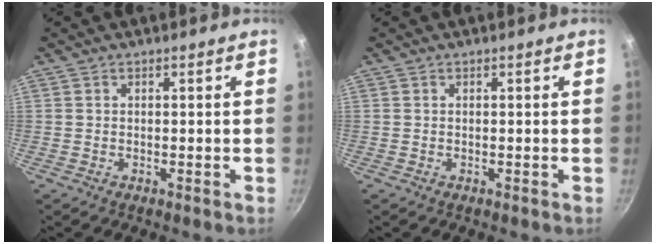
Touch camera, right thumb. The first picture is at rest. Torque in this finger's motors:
{"motor_torque": [-0.01, 0.00, 0.18, 0.12, 0.04]}